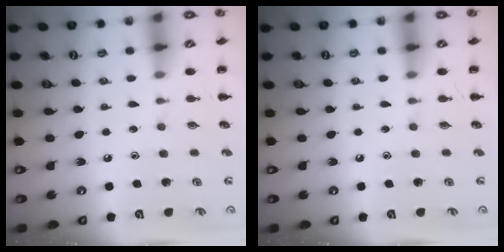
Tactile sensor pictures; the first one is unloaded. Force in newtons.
{"total": 0.0}